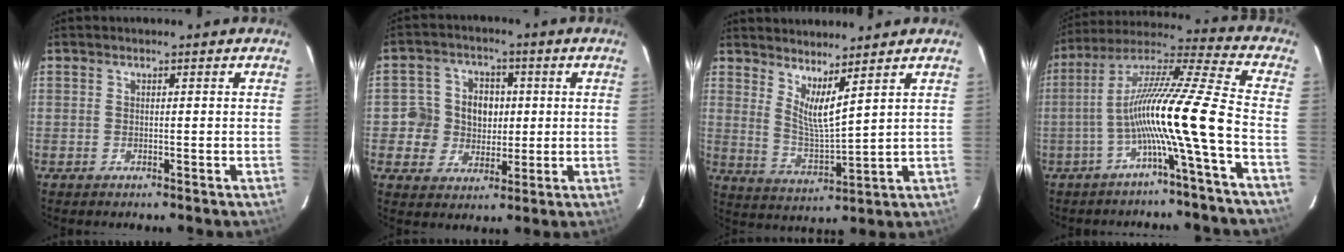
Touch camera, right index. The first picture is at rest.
{"total": 8.5, "force": [0.3, 8.1, 2.5], "torque": [-0.059, 0.013, 0.002]}
{"total": 6.9, "force": [4.9, 0.3, 4.8], "torque": [-0.081, -0.017, 0.089]}
{"total": 14.7, "force": [-5.5, -1.6, 13.6], "torque": [-0.235, 0.001, -0.104]}